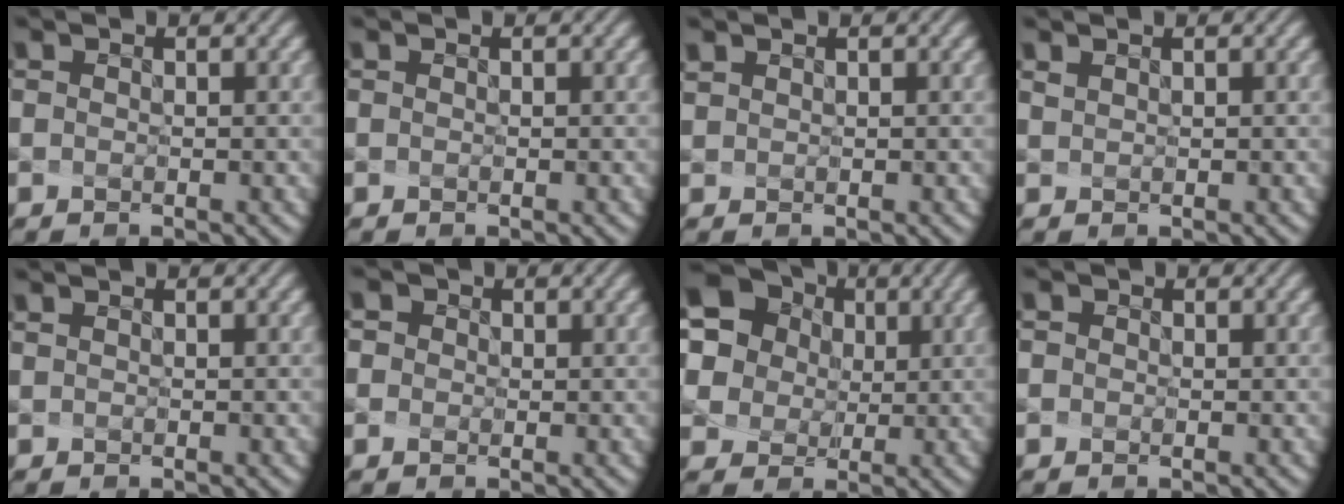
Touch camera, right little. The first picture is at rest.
{"total": 0.0}
{"total": 0.9, "force": [0.1, -0.6, -0.6], "torque": [0.004, -0.014, 0.017]}
{"total": 0.5, "force": [0.5, -0.1, -0.2], "torque": [-0.010, -0.008, 0.022]}
{"total": 0.0}
{"total": 2.0, "force": [0.1, 1.8, 0.8], "torque": [-0.019, 0.009, 0.001]}
{"total": 14.2, "force": [5.7, 11.8, 5.5], "torque": [-0.158, 0.016, 0.112]}
{"total": 1.5, "force": [0.1, 1.3, 0.7], "torque": [-0.005, 0.011, -0.006]}